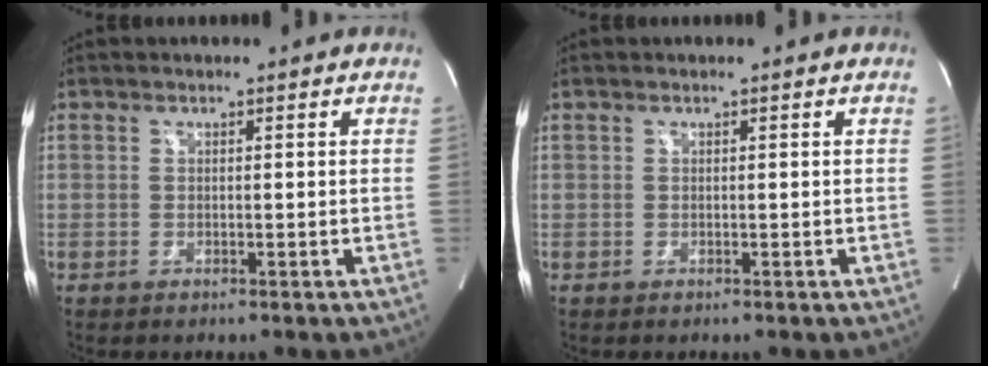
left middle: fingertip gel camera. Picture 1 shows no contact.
{"total": 0.0}